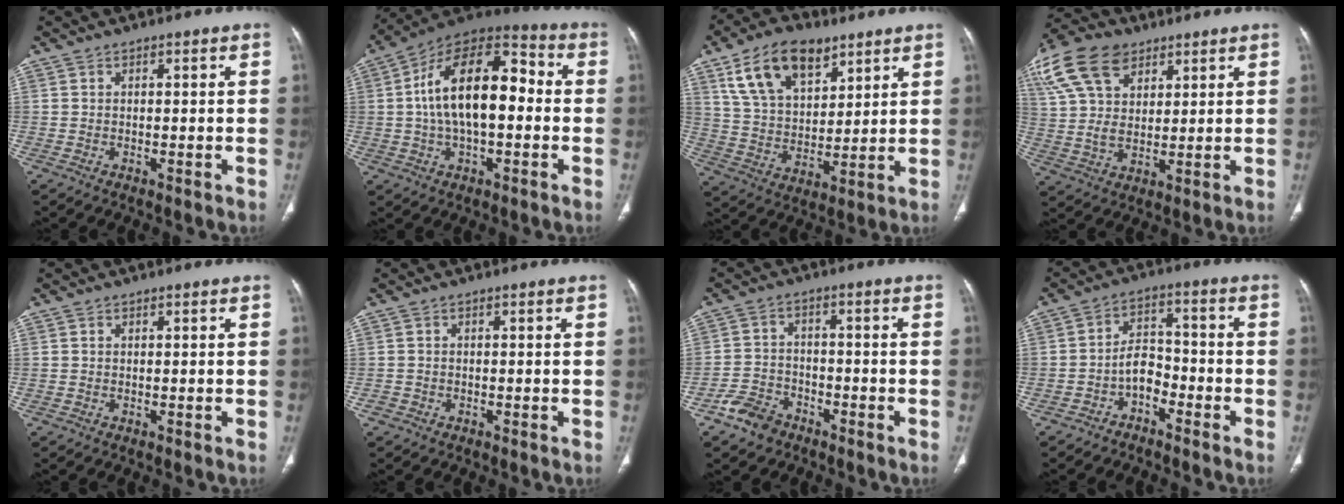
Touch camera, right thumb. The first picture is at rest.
{"total": 19.0, "force": [0.6, 10.0, 16.2], "torque": [-0.260, 0.041, 0.000]}
{"total": 16.1, "force": [9.2, 9.0, 9.8], "torque": [-0.143, -0.028, 0.172]}
{"total": 19.7, "force": [10.3, 12.5, 11.2], "torque": [-0.249, 0.017, 0.195]}
{"total": 0.0}
{"total": 1.0, "force": [-0.5, 0.9, 0.0], "torque": [0.001, 0.003, -0.013]}
{"total": 5.9, "force": [-4.1, 3.8, 1.8], "torque": [-0.027, 0.022, -0.078]}
{"total": 5.5, "force": [-3.2, 3.7, 2.5], "torque": [-0.025, 0.041, -0.063]}